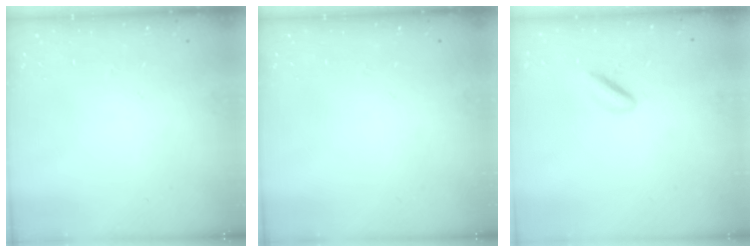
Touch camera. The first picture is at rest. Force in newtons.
{"total": 0.0}
{"total": 3.3, "press": 3.2, "slide": 1.1}